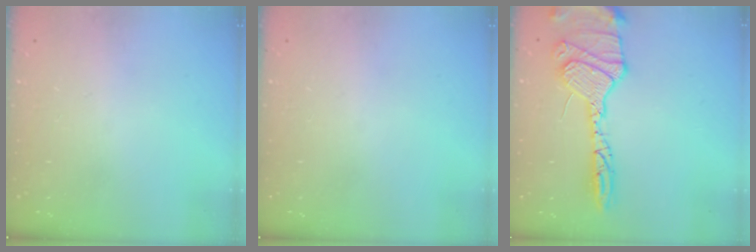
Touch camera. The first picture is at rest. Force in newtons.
{"total": 0.0}
{"total": 17.9, "press": 17.7, "slide": 2.5}